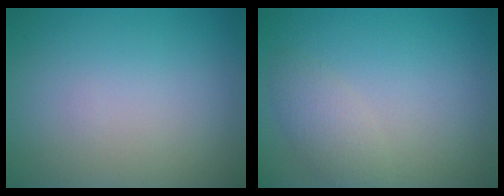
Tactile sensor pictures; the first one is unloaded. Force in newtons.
{"total": 2.0, "press": 2.0, "slide": 0.0}